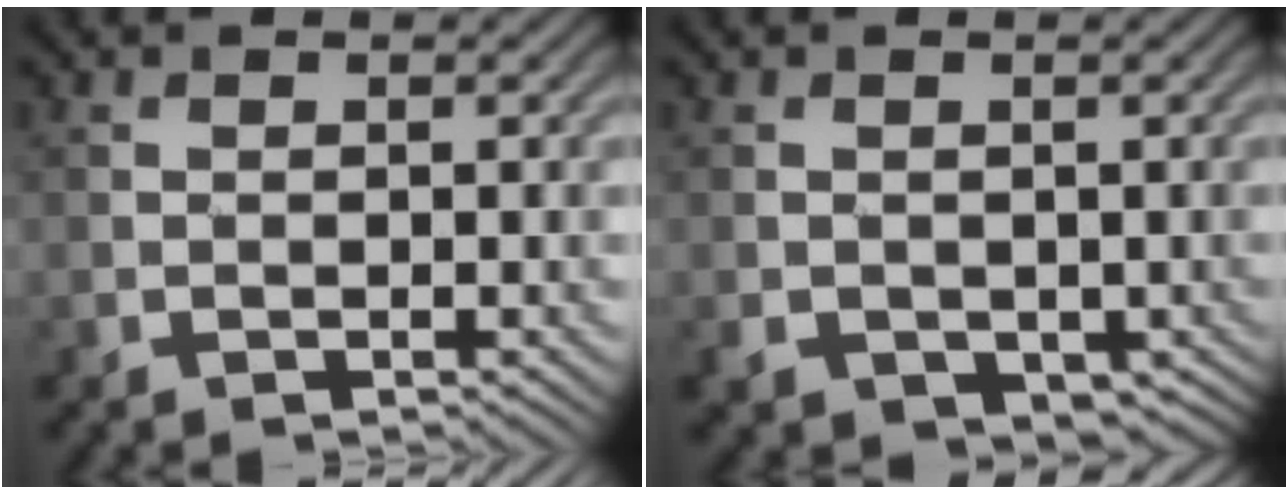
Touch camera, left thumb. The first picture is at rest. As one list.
[{"total": 3.2, "force": [-0.8, 2.7, 1.5], "torque": [-0.044, -0.021, -0.012]}]